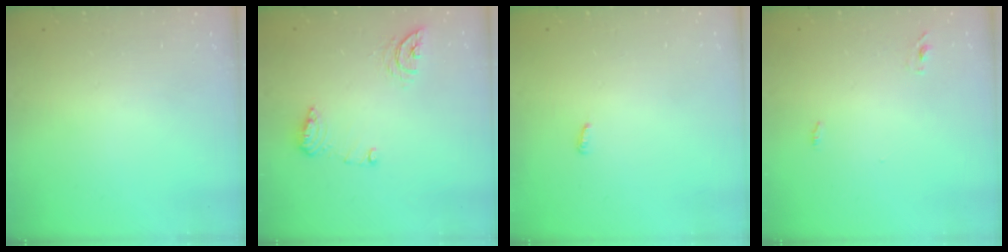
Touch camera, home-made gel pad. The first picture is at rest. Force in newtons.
{"total": 8.9, "press": 8.9, "slide": 0.5}
{"total": 2.6, "press": 2.6, "slide": 0.2}
{"total": 2.9, "press": 2.7, "slide": 1.0}